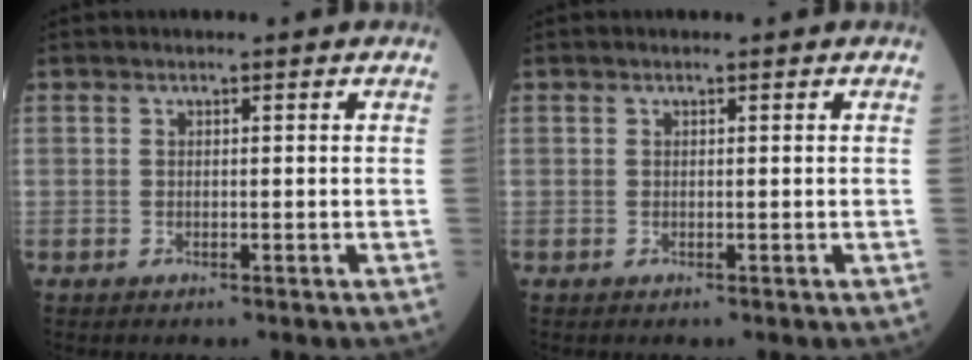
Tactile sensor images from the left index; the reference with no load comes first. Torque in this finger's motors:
{"motor_torque": [0.00, 0.00, 0.00, 0.00]}